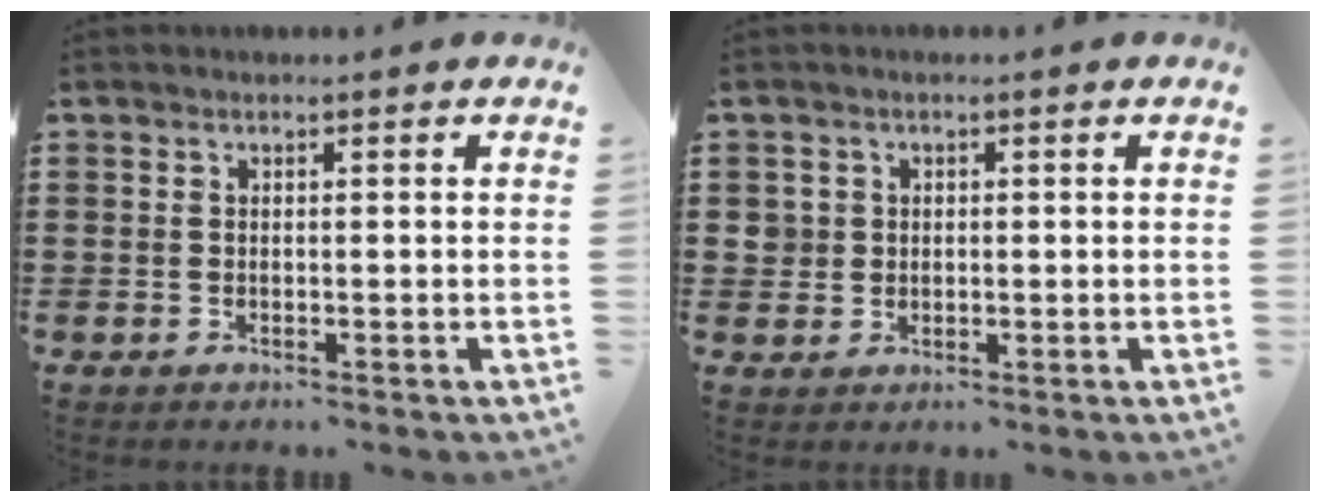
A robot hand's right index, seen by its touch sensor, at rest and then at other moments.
{"total": 2.0, "force": [0.3, 1.9, 0.5], "torque": [-0.017, 0.009, 0.003]}